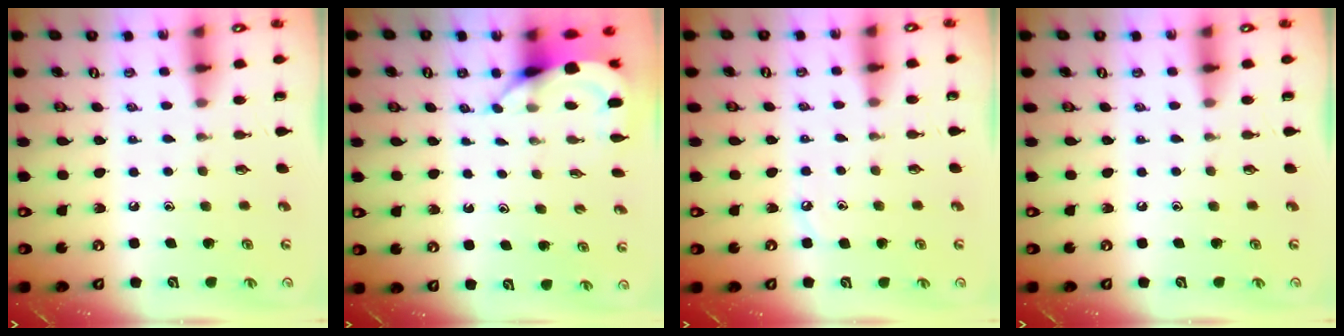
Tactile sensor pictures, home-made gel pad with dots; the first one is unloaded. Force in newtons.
{"total": 4.2, "press": 4.2, "slide": 0.2}
{"total": 3.5, "press": 3.4, "slide": 0.5}
{"total": 0.0}